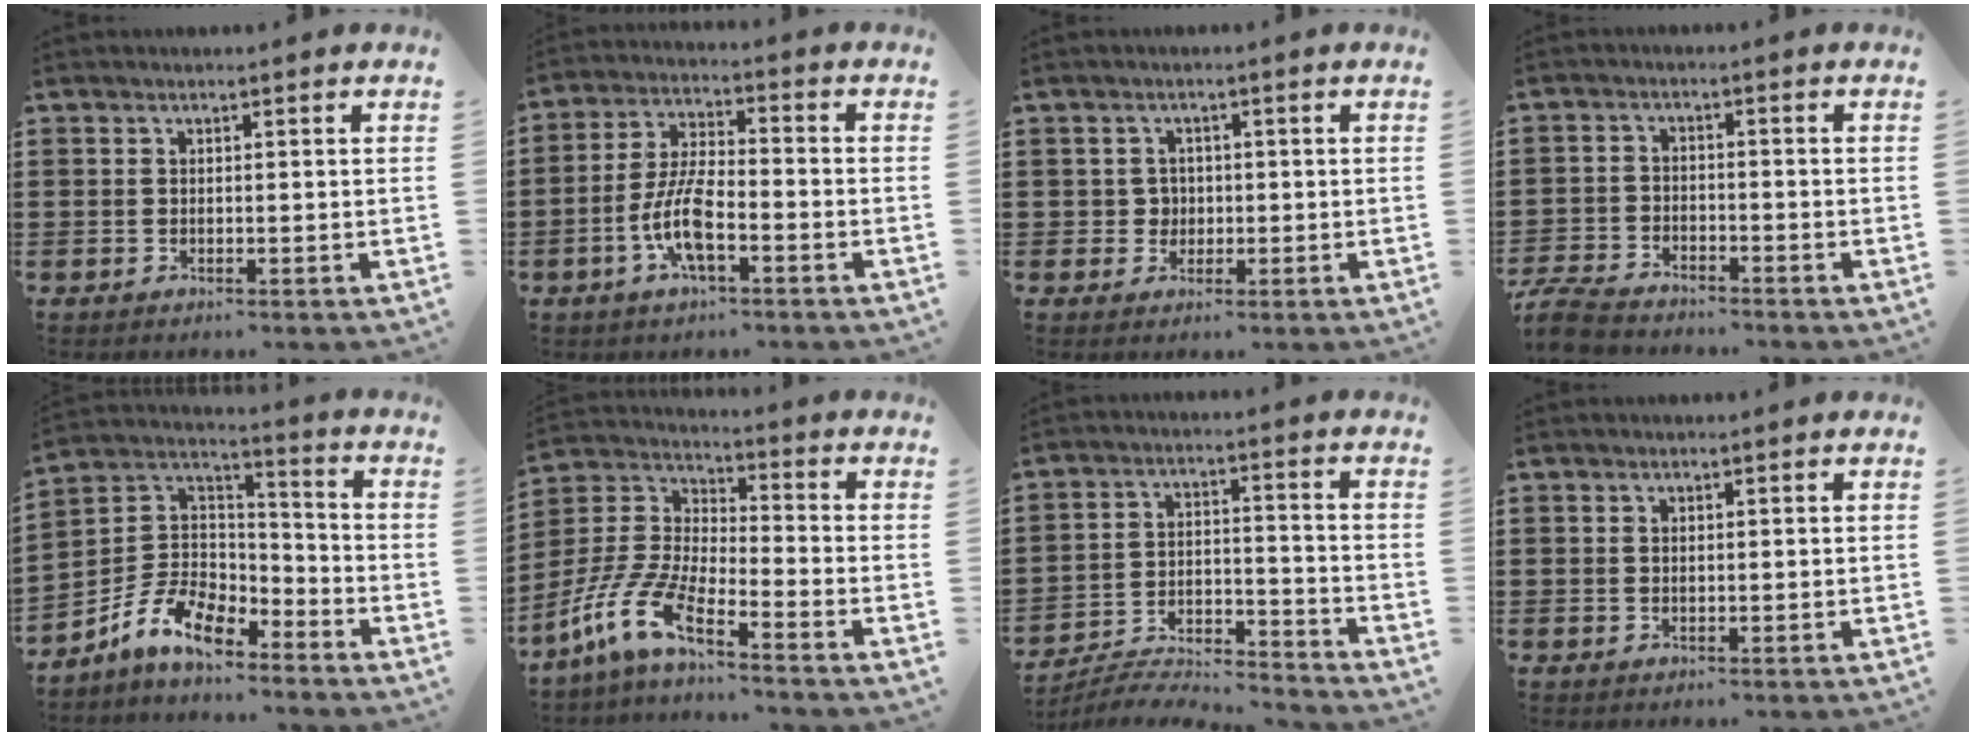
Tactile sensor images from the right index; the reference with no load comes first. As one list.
[{"total": 8.4, "force": [-3.2, 2.7, 7.3], "torque": [-0.167, -0.007, -0.066]}, {"total": 2.3, "force": [-0.2, 2.2, 0.7], "torque": [-0.022, 0.008, -0.006]}, {"total": 4.7, "force": [-4.5, 0.9, 1.1], "torque": [-0.045, -0.002, -0.098]}, {"total": 10.3, "force": [-7.1, 5.0, 5.4], "torque": [-0.132, 0.016, -0.141]}, {"total": 8.6, "force": [-6.8, 1.4, 5.1], "torque": [-0.147, -0.016, -0.147]}, {"total": 6.2, "force": [-6.1, 0.4, 1.1], "torque": [-0.029, 0.003, -0.124]}, {"total": 0.5, "force": [0.2, 0.3, 0.4], "torque": [-0.009, 0.001, 0.005]}]